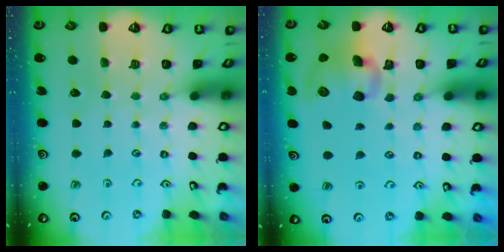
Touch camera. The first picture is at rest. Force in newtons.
{"total": 12.3, "press": 12.1, "slide": 1.8}